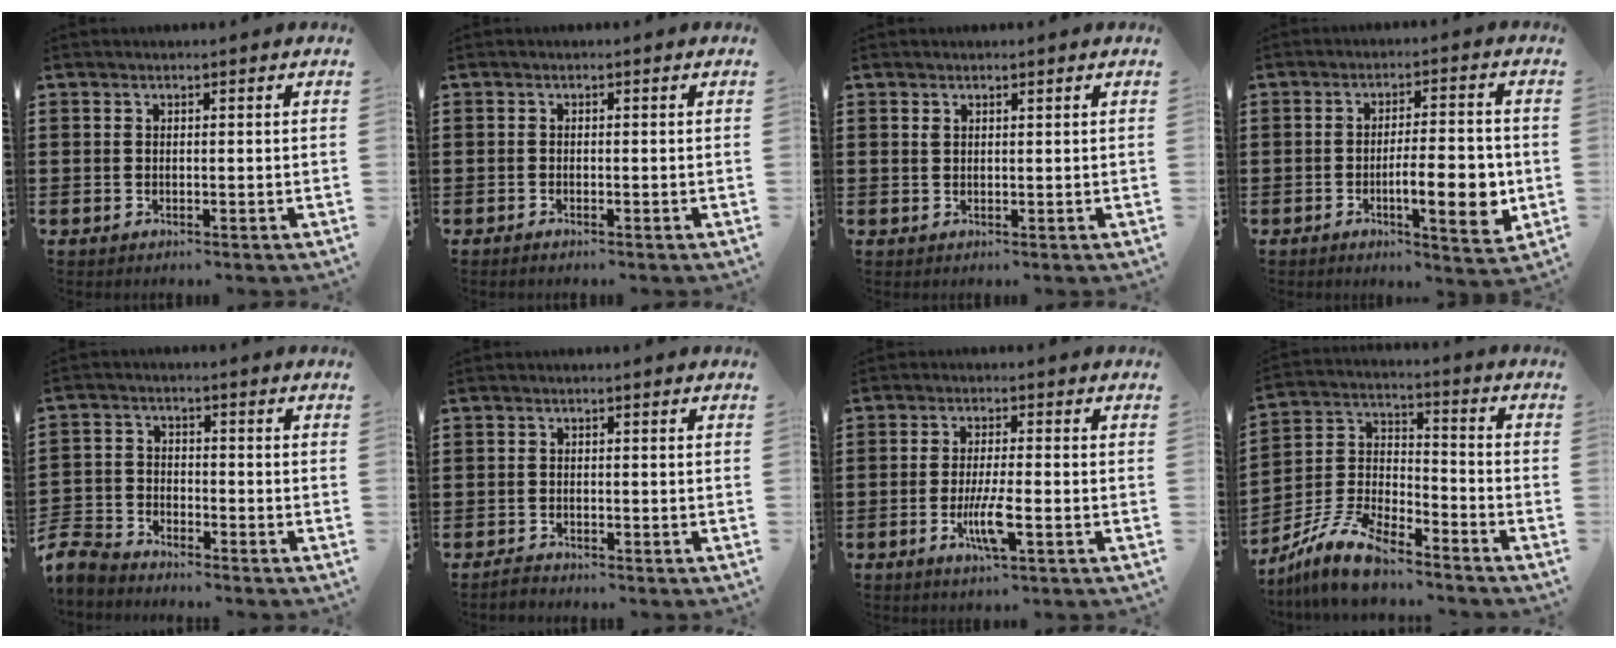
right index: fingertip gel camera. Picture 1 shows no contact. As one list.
[{"total": 0.6, "force": [-0.6, 0.1, 0.1], "torque": [-0.003, -0.001, -0.013]}, {"total": 0.9, "force": [0.6, 0.5, 0.4], "torque": [-0.011, 0.002, 0.011]}, {"total": 9.3, "force": [-2.0, 2.3, 8.8], "torque": [-0.117, -0.007, -0.035]}, {"total": 5.1, "force": [-4.9, 1.1, 0.5], "torque": [-0.045, -0.005, -0.109]}, {"total": 1.1, "force": [-1.1, 0.3, 0.0], "torque": [-0.004, 0.002, -0.024]}, {"total": 5.7, "force": [-2.1, 0.9, 5.2], "torque": [-0.106, -0.012, -0.041]}, {"total": 9.5, "force": [-8.2, 2.4, 4.2], "torque": [-0.107, 0.008, -0.167]}]